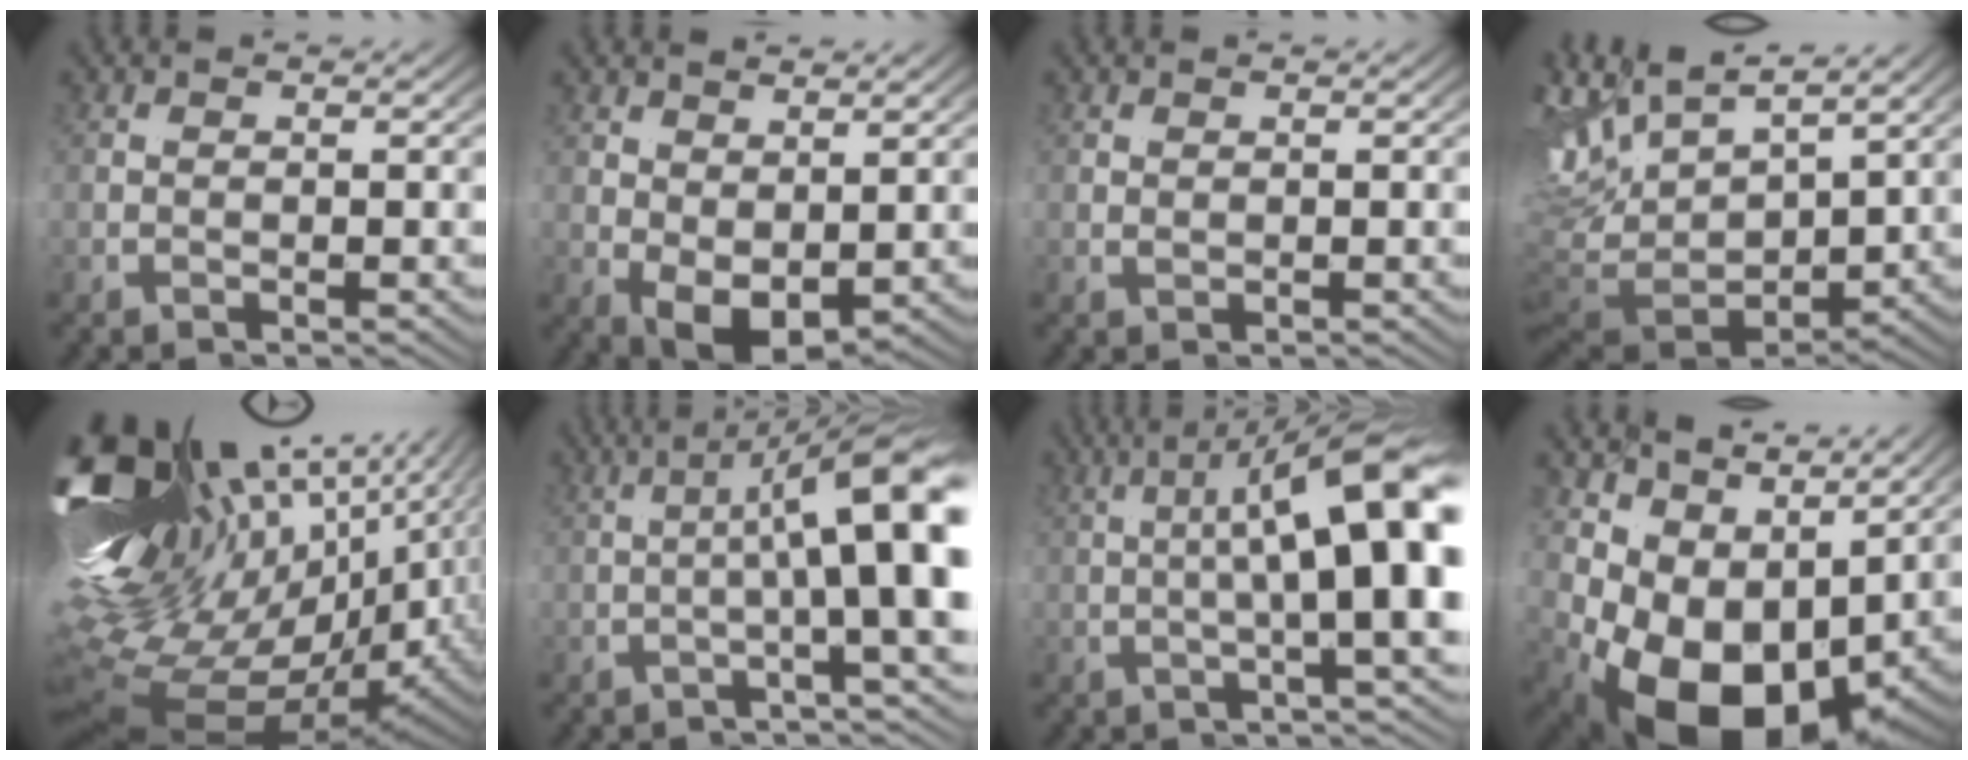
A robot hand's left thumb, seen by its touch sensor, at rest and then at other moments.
{"total": 1.4, "force": [-0.2, 0.4, 1.4], "torque": [-0.043, -0.008, -0.007]}
{"total": 0.6, "force": [0.4, -0.4, -0.2], "torque": [0.002, 0.003, 0.006]}
{"total": 10.2, "force": [1.6, 3.9, 9.2], "torque": [-0.206, 0.014, 0.019]}
{"total": 22.1, "force": [-1.4, 12.5, 18.2], "torque": [-0.318, 0.008, -0.032]}
{"total": 10.7, "force": [-0.3, 0.5, 10.7], "torque": [-0.138, 0.042, -0.021]}
{"total": 11.6, "force": [0.6, 0.2, 11.5], "torque": [-0.137, 0.050, -0.012]}
{"total": 10.9, "force": [-3.5, 5.5, 8.7], "torque": [-0.161, -0.021, -0.047]}